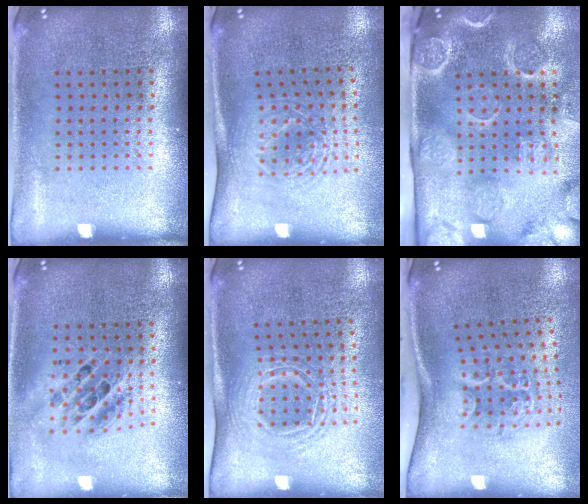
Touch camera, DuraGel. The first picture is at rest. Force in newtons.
{"total": 1.7, "press": 1.3, "slide": 1.1}
{"total": 4.3, "press": 3.4, "slide": 2.6}
{"total": 1.7, "press": 1.4, "slide": 0.9}
{"total": 1.6, "press": 1.3, "slide": 1.0}
{"total": 2.2, "press": 1.4, "slide": 1.7}